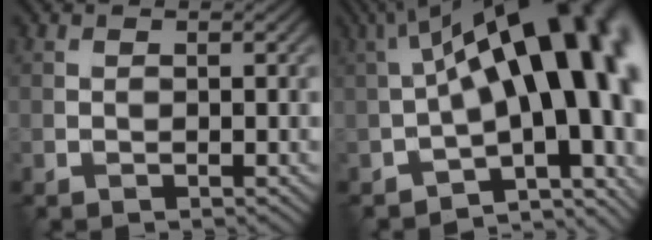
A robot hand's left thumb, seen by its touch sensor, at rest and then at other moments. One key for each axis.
{"total": 19.3, "fx": 0.3, "fy": 8.4, "fz": 17.3, "tx": -0.201, "ty": 0.018, "tz": 0.021}